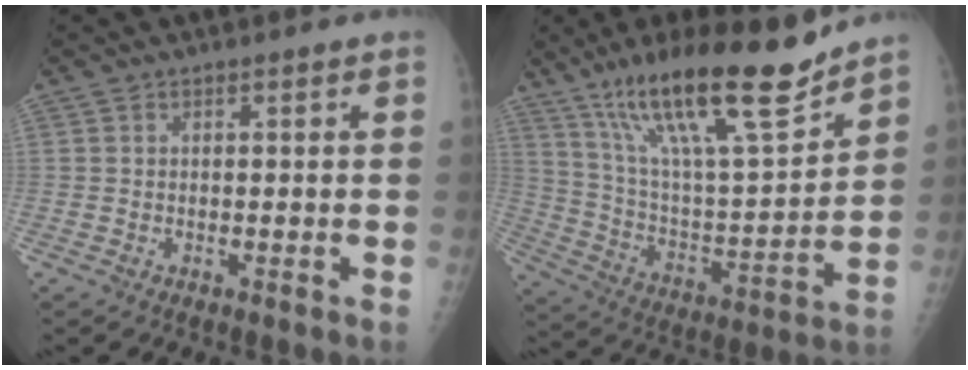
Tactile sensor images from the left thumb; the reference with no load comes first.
{"total": 22.9, "force": [16.3, 4.3, 15.4], "torque": [-0.242, -0.072, 0.287]}